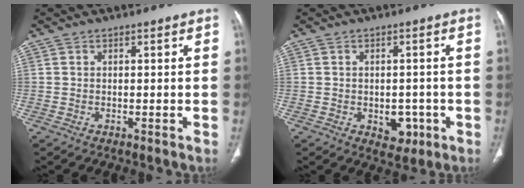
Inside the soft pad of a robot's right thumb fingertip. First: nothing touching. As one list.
[{"total": 4.7, "force": [-1.5, 3.3, 2.9], "torque": [-0.014, 0.004, -0.010]}]